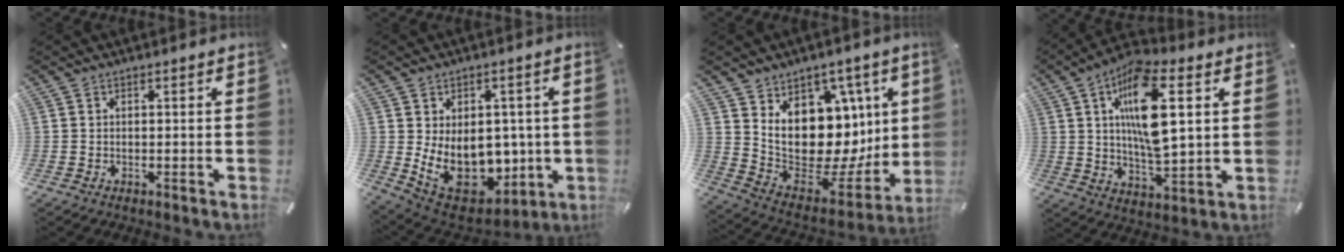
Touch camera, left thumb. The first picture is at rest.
{"total": 16.4, "force": [-0.2, 12.5, 10.6], "torque": [-0.156, -0.034, 0.016]}
{"total": 17.5, "force": [2.8, 13.8, 10.4], "torque": [-0.148, -0.063, 0.073]}
{"total": 16.5, "force": [4.8, 6.8, 14.3], "torque": [-0.264, -0.010, 0.075]}